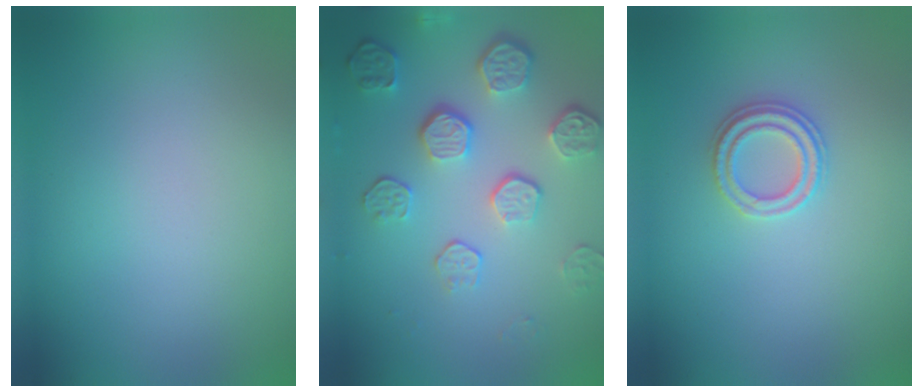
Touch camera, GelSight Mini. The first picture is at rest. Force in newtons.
{"total": 5.6, "press": 3.9, "slide": 4.0}
{"total": 2.4, "press": 2.3, "slide": 0.6}